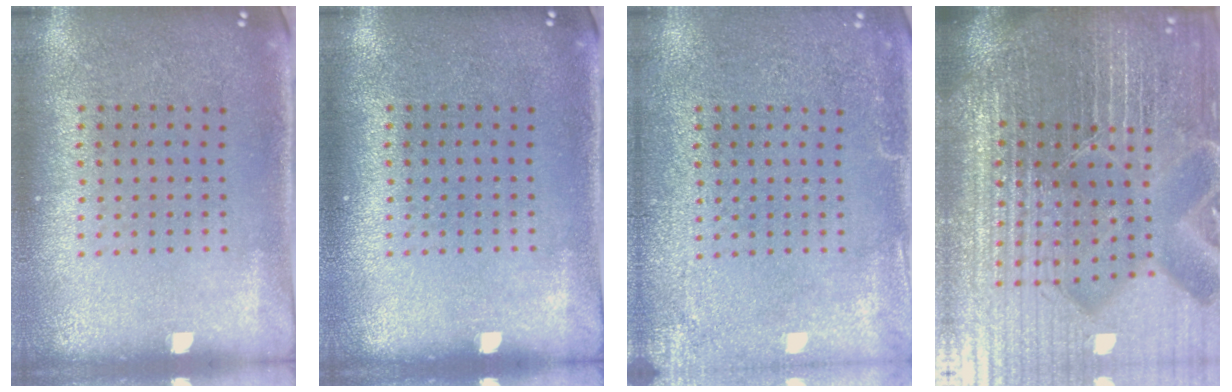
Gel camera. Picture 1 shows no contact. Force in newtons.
{"total": 0.0}
{"total": 2.8, "press": 2.8, "slide": 0.3}
{"total": 7.0, "press": 6.1, "slide": 3.4}